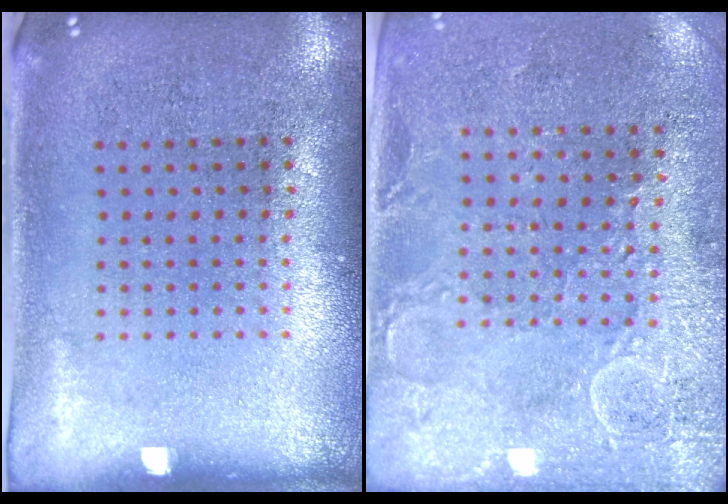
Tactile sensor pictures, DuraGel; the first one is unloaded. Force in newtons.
{"total": 2.8, "press": 2.7, "slide": 0.8}